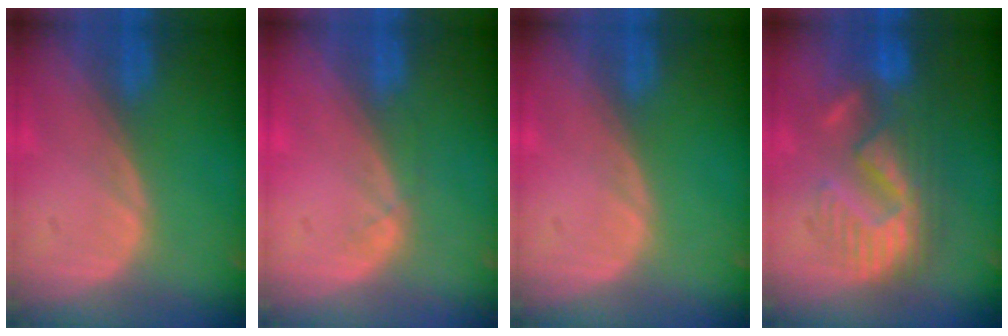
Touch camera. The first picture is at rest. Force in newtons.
{"total": 1.4, "press": 1.3, "slide": 0.5}
{"total": 0.0}
{"total": 9.8, "press": 9.5, "slide": 2.5}